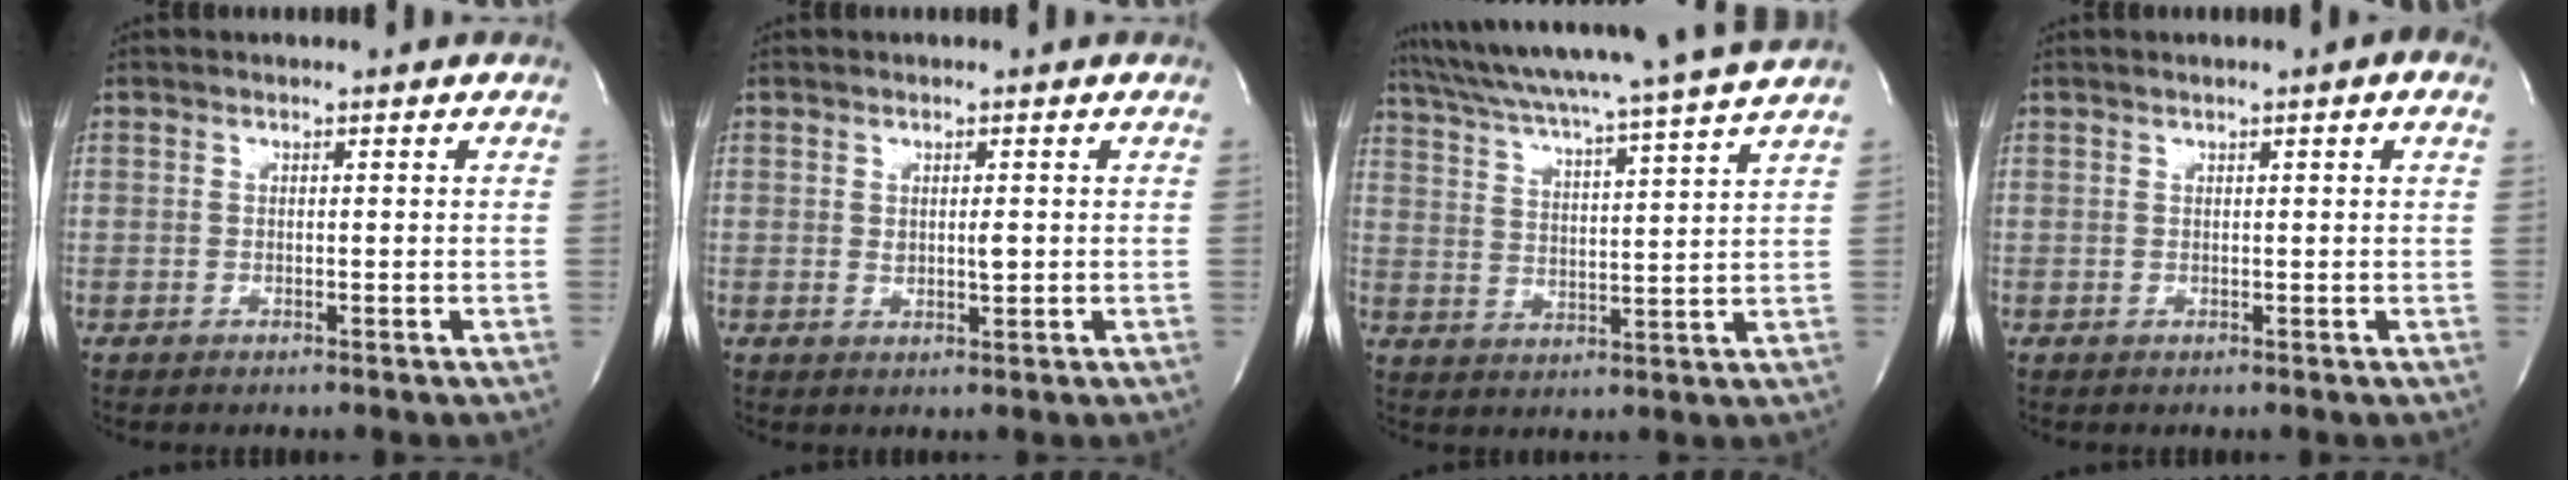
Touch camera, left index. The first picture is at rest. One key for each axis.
{"total": 1.8, "fx": 0.2, "fy": 0.7, "fz": 1.6, "tx": -0.028, "ty": -0.004, "tz": 0.007}
{"total": 18.0, "fx": 16.0, "fy": -2.3, "fz": 8.1, "tx": -0.147, "ty": -0.021, "tz": 0.233}
{"total": 2.3, "fx": 1.1, "fy": 0.2, "fz": 2.0, "tx": -0.034, "ty": 0.010, "tz": 0.014}